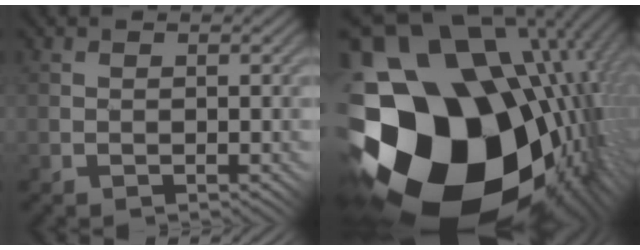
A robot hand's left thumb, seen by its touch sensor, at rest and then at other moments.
{"total": 21.5, "force": [-2.4, 15.7, 14.6], "torque": [-0.273, -0.043, -0.016]}